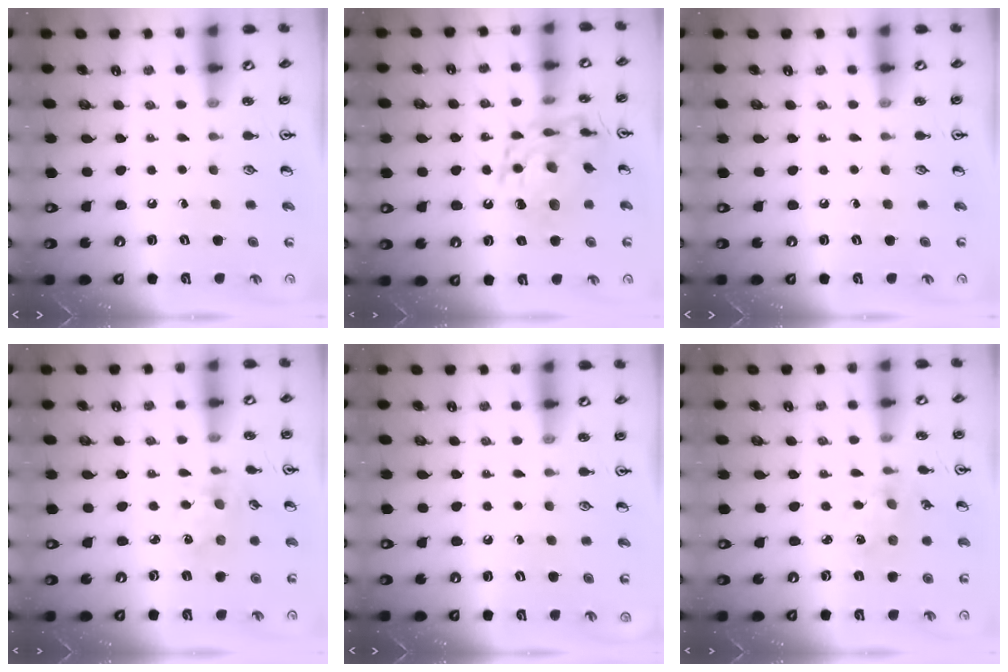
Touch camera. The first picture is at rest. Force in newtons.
{"total": 13.7, "press": 13.6, "slide": 1.2}
{"total": 0.0}
{"total": 1.6, "press": 1.6, "slide": 0.0}
{"total": 0.0}
{"total": 0.9, "press": 0.9, "slide": 0.2}